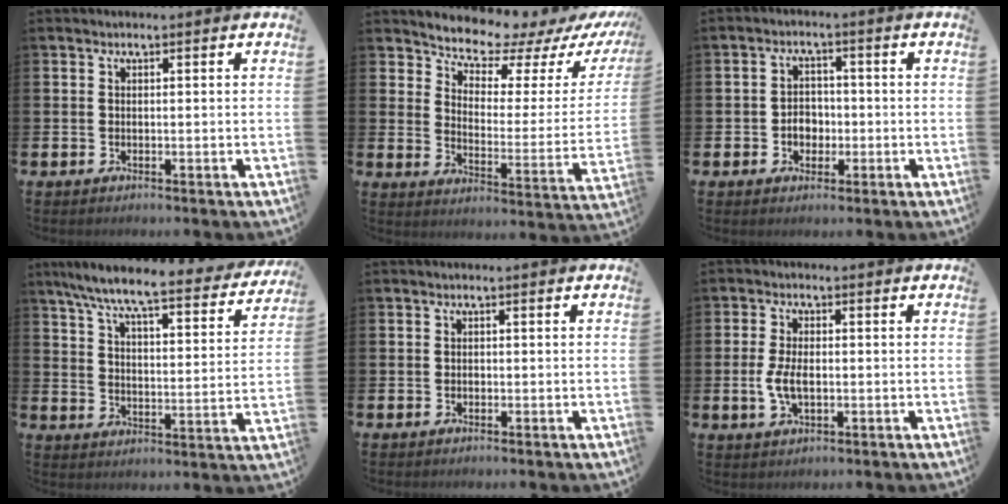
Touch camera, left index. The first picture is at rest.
{"total": 7.9, "force": [7.3, 2.2, 1.9], "torque": [-0.062, -0.060, 0.122]}
{"total": 3.2, "force": [-0.8, 2.6, 1.6], "torque": [-0.026, 0.002, -0.021]}
{"total": 7.8, "force": [6.8, 0.8, 3.8], "torque": [-0.092, -0.051, 0.109]}
{"total": 0.6, "force": [-0.2, 0.5, 0.2], "torque": [-0.010, 0.006, -0.004]}
{"total": 4.4, "force": [-0.4, 2.4, 3.7], "torque": [-0.073, 0.005, -0.010]}